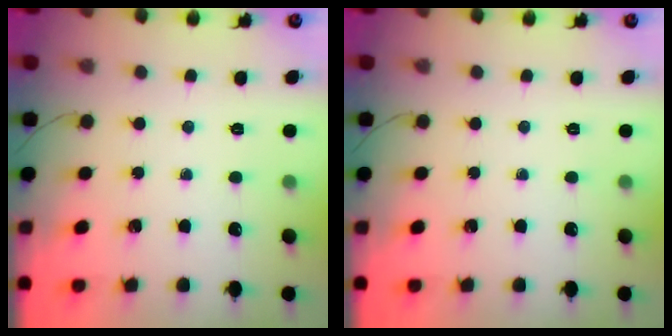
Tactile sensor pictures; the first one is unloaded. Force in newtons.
{"total": 0.0}